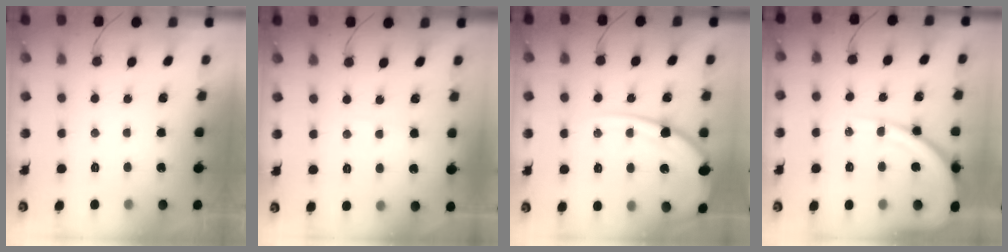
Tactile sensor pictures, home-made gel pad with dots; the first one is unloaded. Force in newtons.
{"total": 1.0, "press": 0.9, "slide": 0.2}
{"total": 15.9, "press": 15.8, "slide": 1.8}
{"total": 15.2, "press": 15.1, "slide": 1.8}